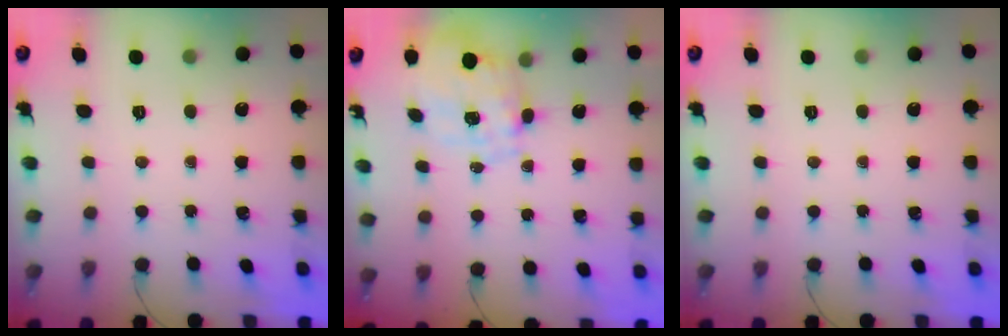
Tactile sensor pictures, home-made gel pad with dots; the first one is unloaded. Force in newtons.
{"total": 1.0, "press": 0.9, "slide": 0.5}
{"total": 0.0}